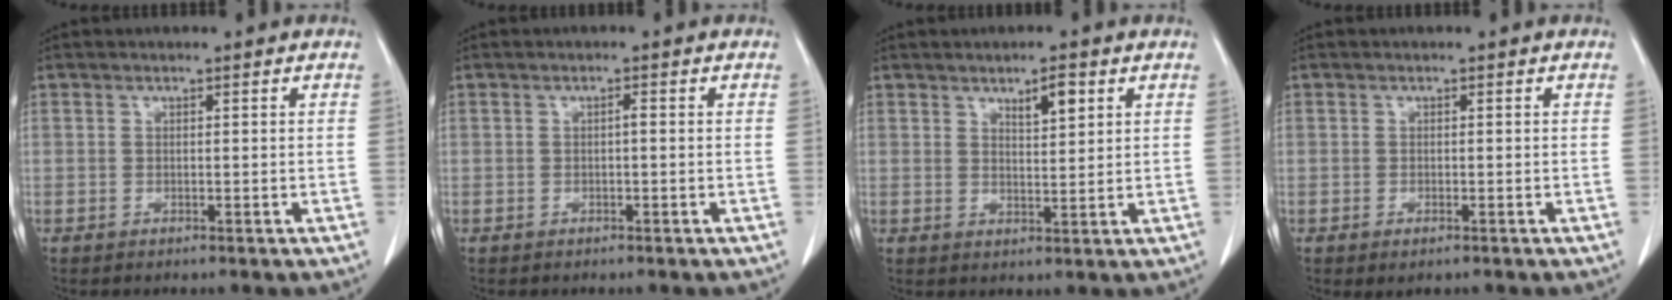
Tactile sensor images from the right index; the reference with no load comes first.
{"total": 0.6, "force": [-0.1, 0.1, 0.6], "torque": [-0.010, 0.002, -0.001]}
{"total": 3.6, "force": [2.0, 0.9, 2.8], "torque": [-0.048, -0.002, 0.035]}
{"total": 1.3, "force": [-0.8, 0.5, 1.0], "torque": [-0.015, -0.003, -0.006]}